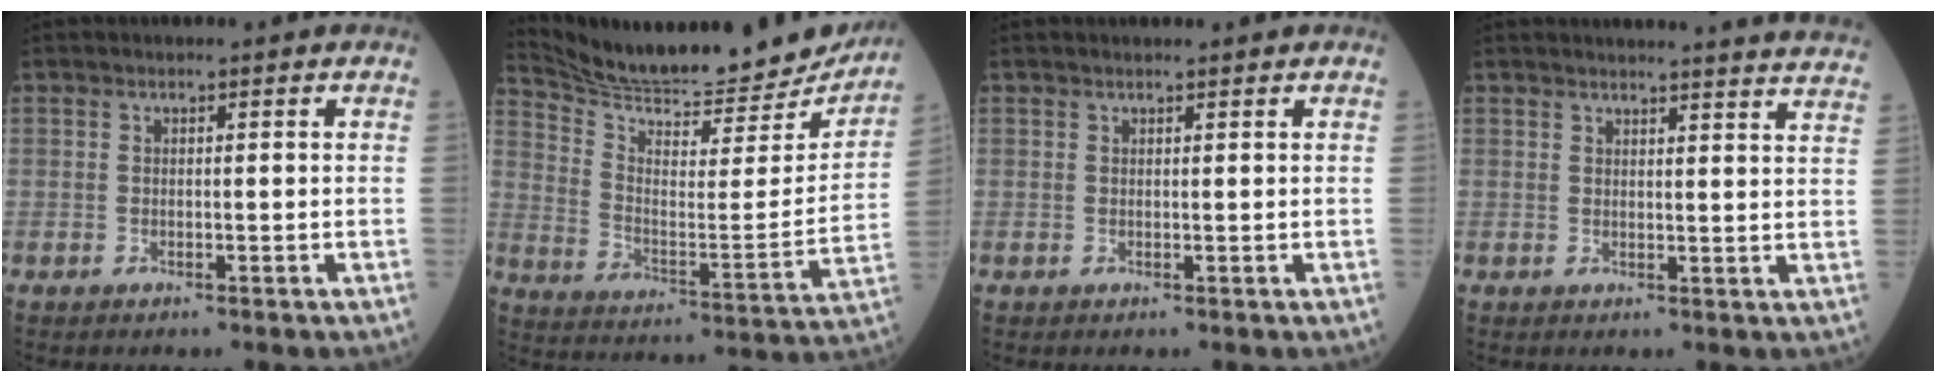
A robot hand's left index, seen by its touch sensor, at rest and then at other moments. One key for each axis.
{"total": 23.8, "fx": 22.6, "fy": 3.7, "fz": 6.5, "tx": -0.110, "ty": -0.072, "tz": 0.313}
{"total": 1.7, "fx": 1.6, "fy": 0.0, "fz": 0.6, "tx": -0.007, "ty": 0.011, "tz": 0.024}
{"total": 16.6, "fx": 16.2, "fy": -0.1, "fz": 3.7, "tx": -0.043, "ty": -0.065, "tz": 0.168}